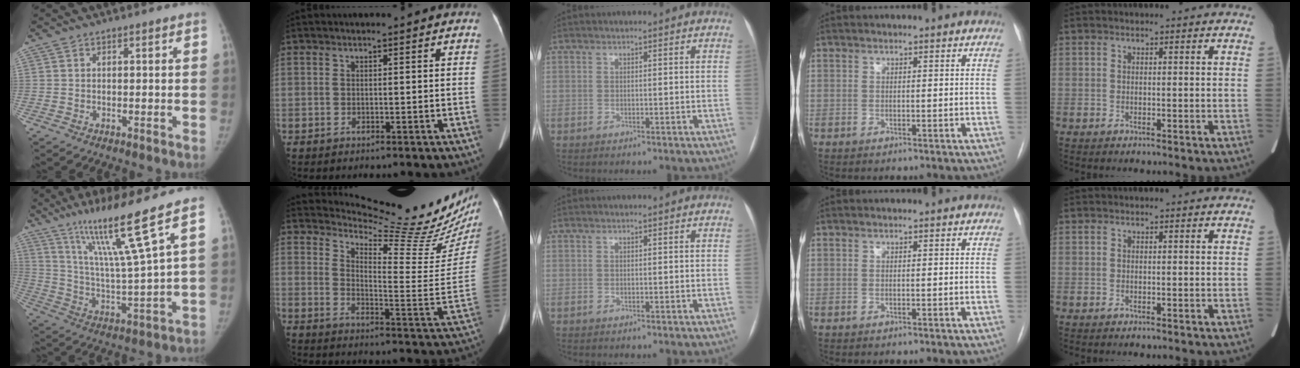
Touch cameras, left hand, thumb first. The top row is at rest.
{"thumb": {"total": 15.3, "force": [9.7, -1.4, 11.7], "torque": [-0.197, -0.062, 0.177]}, "index": {"total": 20.1, "force": [19.3, 0.6, 5.5], "torque": [-0.084, -0.139, 0.238]}}